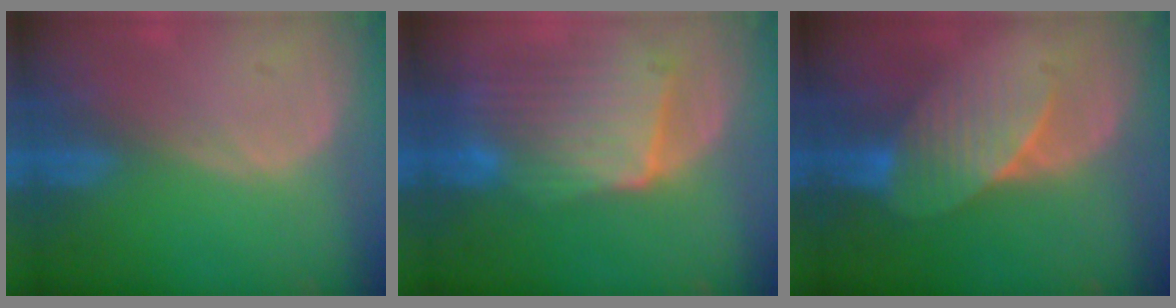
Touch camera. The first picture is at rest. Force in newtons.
{"total": 10.1, "press": 9.0, "slide": 4.5}
{"total": 7.4, "press": 6.9, "slide": 2.4}